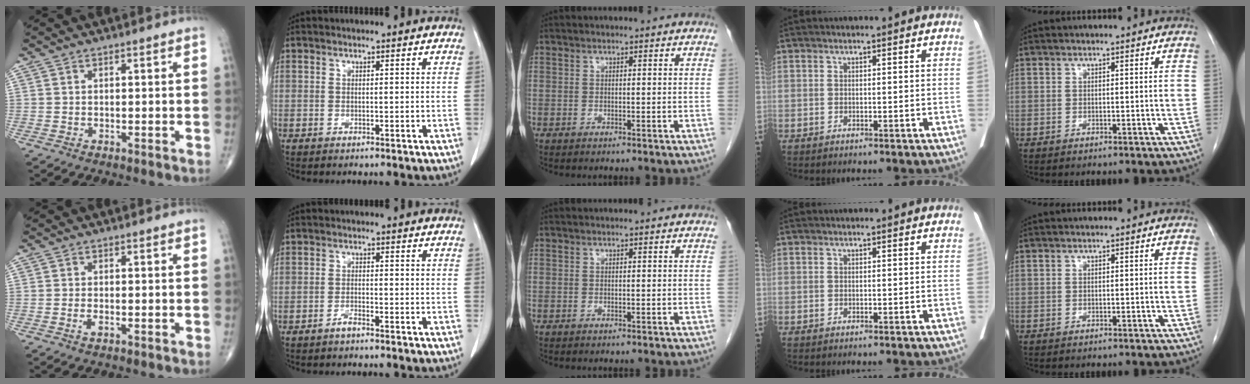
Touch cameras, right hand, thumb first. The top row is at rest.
{"thumb": {"total": 1.4, "force": [-0.5, 0.6, 1.1], "torque": [-0.024, 0.001, -0.010]}, "index": {"total": 1.3, "force": [-1.1, 0.1, 0.6], "torque": [-0.011, 0.002, -0.019]}}